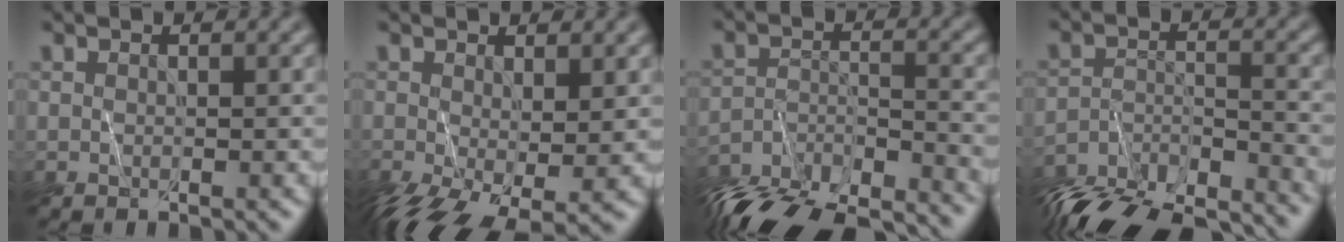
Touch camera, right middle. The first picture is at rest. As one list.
[{"total": 6.5, "force": [-2.6, 3.1, 5.0], "torque": [-0.111, -0.027, -0.037]}, {"total": 13.5, "force": [-12.9, 2.7, 2.6], "torque": [-0.045, -0.020, -0.188]}, {"total": 13.4, "force": [-12.9, 2.5, 2.5], "torque": [-0.045, -0.019, -0.187]}]